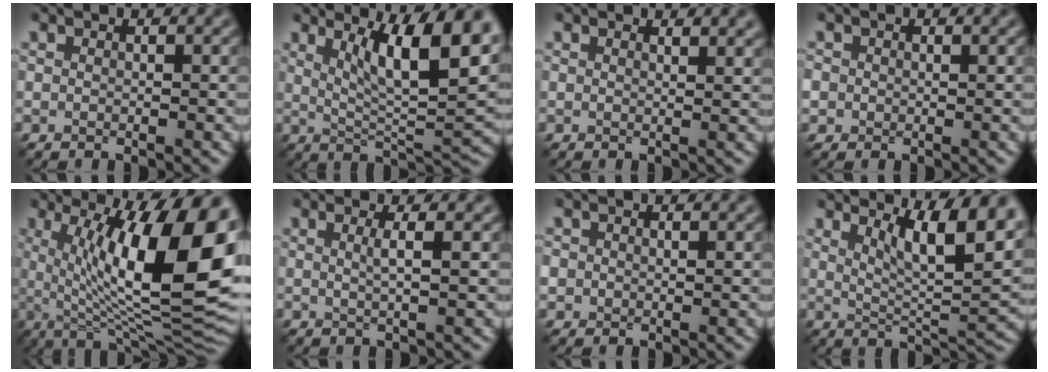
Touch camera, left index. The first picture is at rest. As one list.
[{"total": 10.6, "force": [4.4, 2.9, 9.2], "torque": [-0.131, -0.005, 0.074]}, {"total": 1.5, "force": [1.3, 0.3, 0.8], "torque": [-0.005, -0.001, 0.018]}, {"total": 1.4, "force": [0.0, 1.4, 0.4], "torque": [-0.004, -0.004, 0.003]}, {"total": 16.4, "force": [2.9, 4.8, 15.4], "torque": [-0.209, -0.003, 0.048]}, {"total": 1.6, "force": [0.3, 0.4, 1.6], "torque": [-0.025, -0.001, -0.001]}, {"total": 1.4, "force": [0.2, 1.3, 0.4], "torque": [-0.006, -0.004, 0.008]}, {"total": 8.8, "force": [4.5, 2.4, 7.2], "torque": [-0.103, -0.002, 0.076]}]